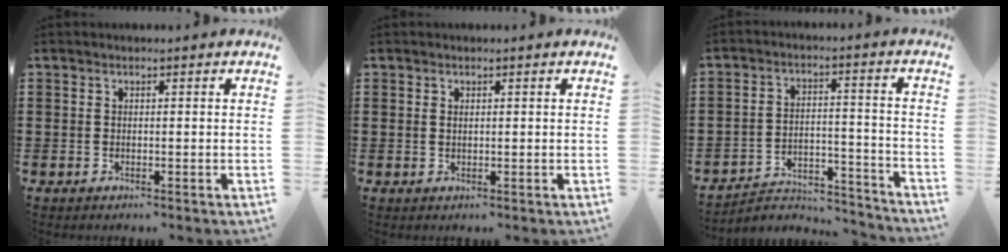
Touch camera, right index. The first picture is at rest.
{"total": 0.5, "force": [0.3, 0.3, 0.4], "torque": [-0.008, 0.001, 0.005]}
{"total": 4.1, "force": [-3.8, 1.1, 1.0], "torque": [-0.020, 0.009, -0.081]}